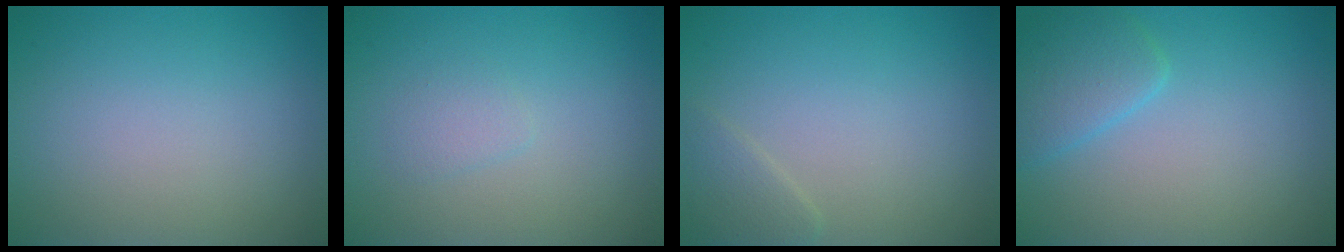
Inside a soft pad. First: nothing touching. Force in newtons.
{"total": 1.0, "press": 1.0, "slide": 0.1}
{"total": 1.4, "press": 1.4, "slide": 0.2}
{"total": 2.9, "press": 2.9, "slide": 0.2}